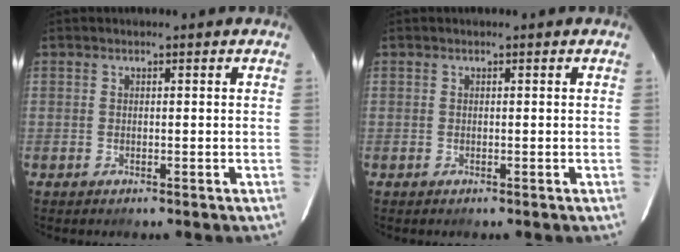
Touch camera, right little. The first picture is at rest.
{"total": 0.0}